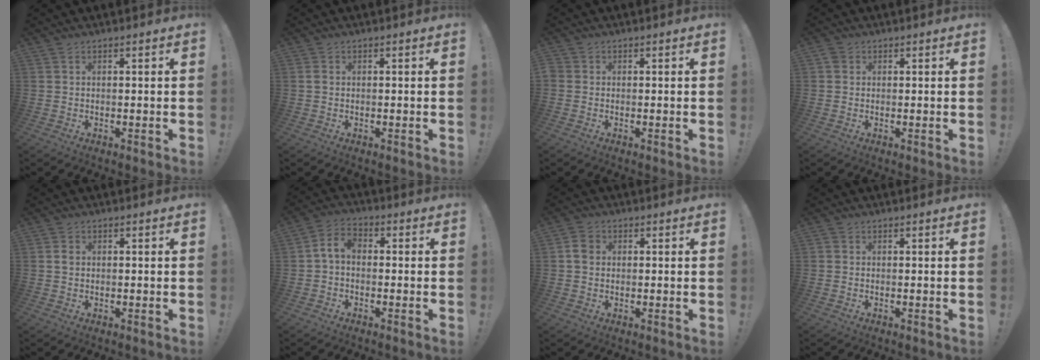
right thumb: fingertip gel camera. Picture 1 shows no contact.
{"total": 1.0, "force": [0.0, 0.7, 0.6], "torque": [-0.013, 0.004, 0.000]}
{"total": 0.7, "force": [-0.3, 0.5, 0.4], "torque": [-0.009, 0.003, -0.004]}
{"total": 1.7, "force": [0.7, 1.5, 0.5], "torque": [-0.005, 0.000, 0.012]}
{"total": 1.5, "force": [0.2, 1.2, 0.8], "torque": [-0.006, 0.003, 0.000]}
{"total": 5.6, "force": [-0.5, 3.6, 4.3], "torque": [-0.091, 0.013, -0.009]}
{"total": 4.1, "force": [0.4, 3.4, 2.3], "torque": [-0.035, 0.008, 0.010]}
{"total": 0.6, "force": [-0.2, 0.6, 0.1], "torque": [-0.003, 0.003, -0.002]}